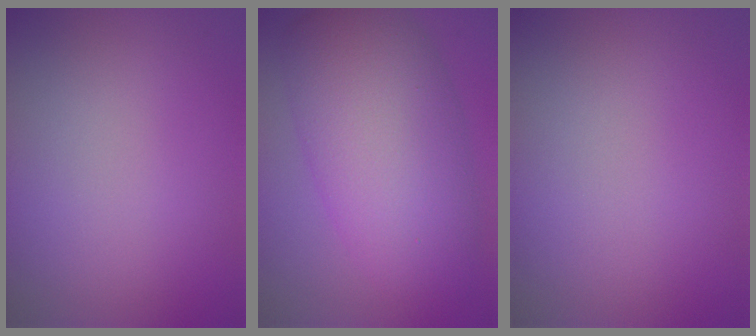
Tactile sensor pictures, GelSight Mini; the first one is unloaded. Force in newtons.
{"total": 9.5, "press": 9.5, "slide": 0.3}
{"total": 0.0}